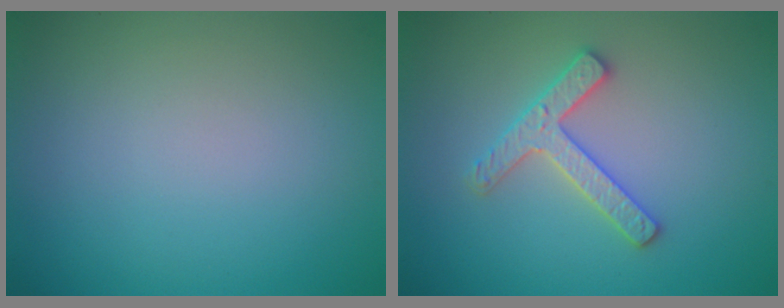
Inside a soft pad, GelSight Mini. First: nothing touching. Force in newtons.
{"total": 2.7, "press": 2.6, "slide": 0.5}